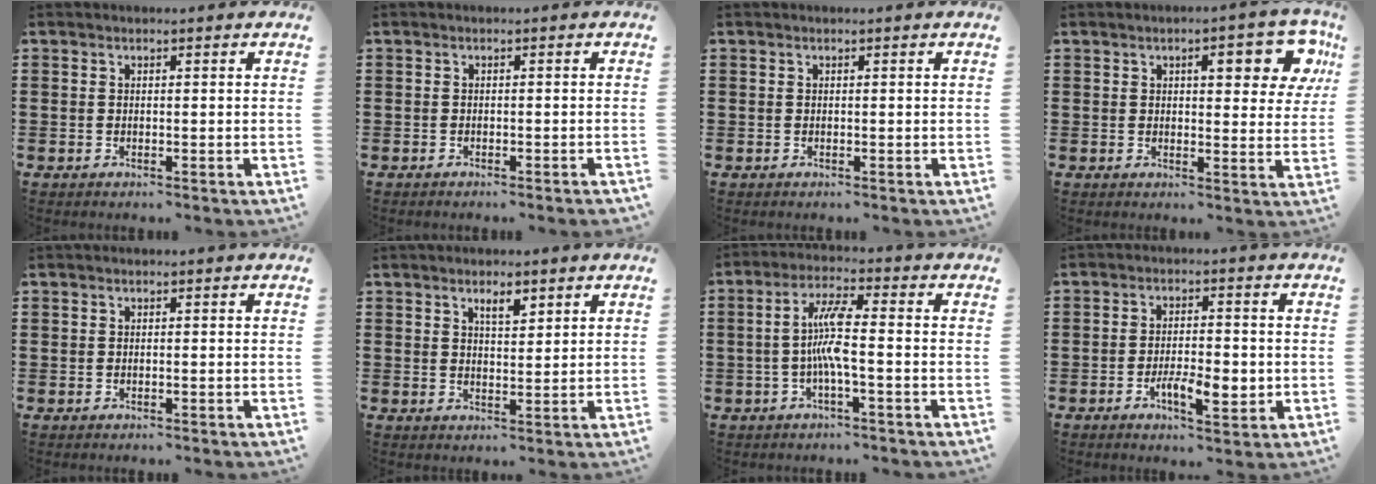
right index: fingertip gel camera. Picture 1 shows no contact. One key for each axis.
{"total": 0.7, "fx": -0.7, "fy": 0.0, "fz": 0.3, "tx": -0.007, "ty": -0.003, "tz": -0.013}
{"total": 0.0}
{"total": 7.8, "fx": 3.4, "fy": 2.6, "fz": 6.6, "tx": -0.086, "ty": -0.004, "tz": 0.048}
{"total": 0.0}
{"total": 2.8, "fx": 1.9, "fy": 0.9, "fz": 1.8, "tx": -0.023, "ty": -0.002, "tz": 0.029}
{"total": 6.9, "fx": -1.0, "fy": 1.0, "fz": 6.7, "tx": -0.142, "ty": -0.004, "tz": -0.029}
{"total": 6.0, "fx": -1.9, "fy": 2.1, "fz": 5.3, "tx": -0.091, "ty": 0.006, "tz": -0.032}